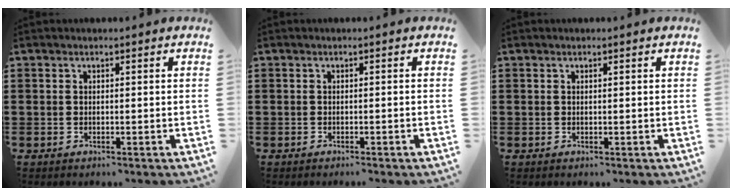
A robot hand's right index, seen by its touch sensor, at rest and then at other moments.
{"total": 0.5, "force": [-0.5, -0.1, 0.2], "torque": [-0.005, -0.003, -0.009]}
{"total": 0.0}